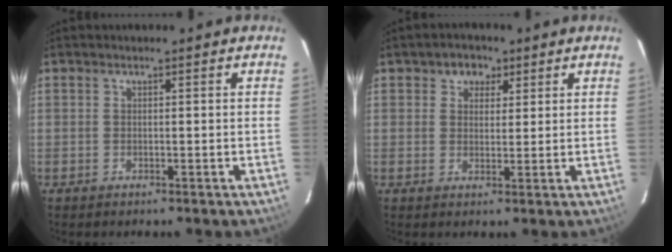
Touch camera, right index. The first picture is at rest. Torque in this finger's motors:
{"motor_torque": [0.03, 0.03, 0.12, 0.02]}